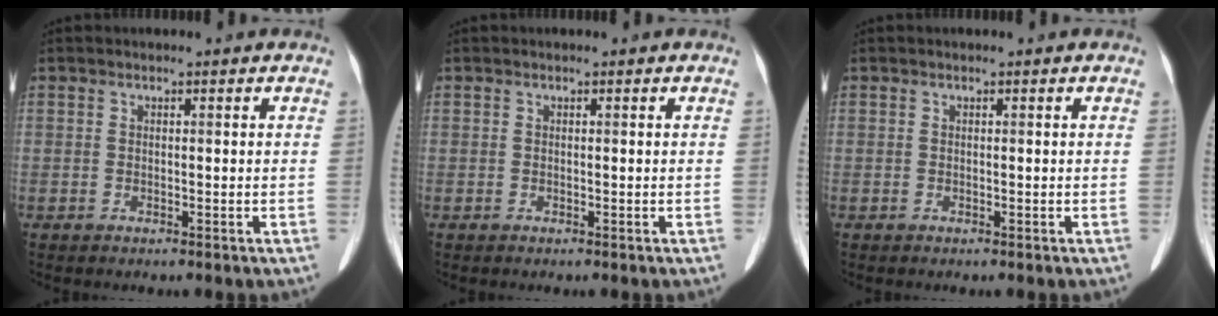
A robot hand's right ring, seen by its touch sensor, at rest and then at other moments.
{"total": 0.0}
{"total": 0.0}